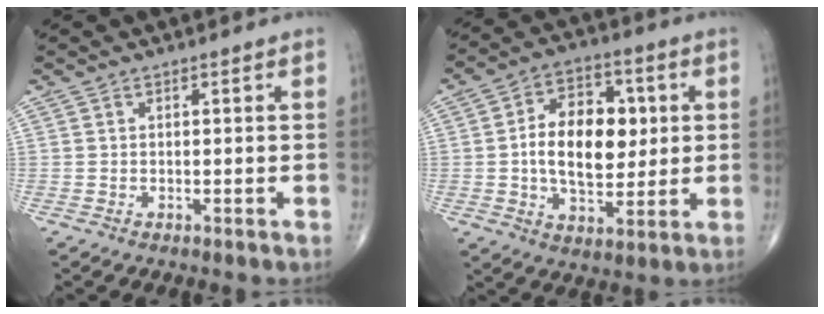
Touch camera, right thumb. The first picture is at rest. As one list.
[{"total": 14.9, "force": [1.1, 9.2, 11.6], "torque": [-0.151, 0.007, 0.017]}]